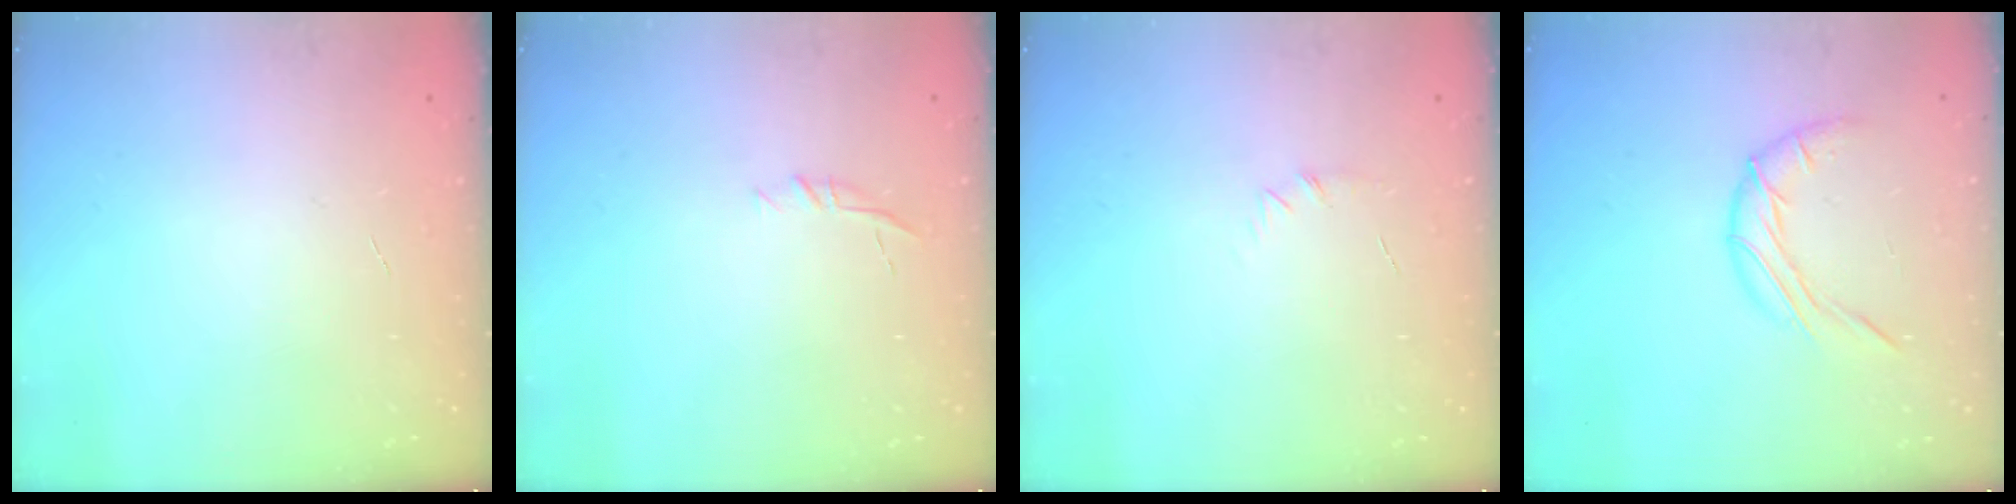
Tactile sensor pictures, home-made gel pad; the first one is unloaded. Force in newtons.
{"total": 5.6, "press": 5.4, "slide": 1.7}
{"total": 4.7, "press": 4.5, "slide": 1.4}
{"total": 9.6, "press": 9.6, "slide": 0.7}